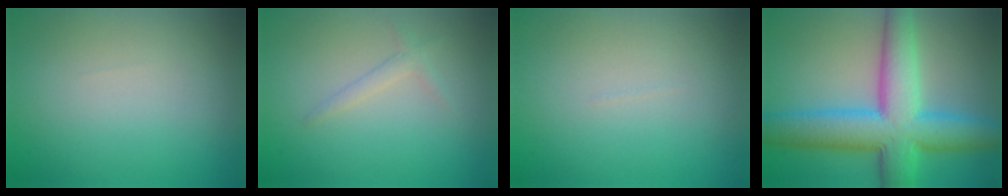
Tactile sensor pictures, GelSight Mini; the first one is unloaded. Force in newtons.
{"total": 1.1, "press": 1.1, "slide": 0.1}
{"total": 0.0}
{"total": 10.0, "press": 10.0, "slide": 0.1}